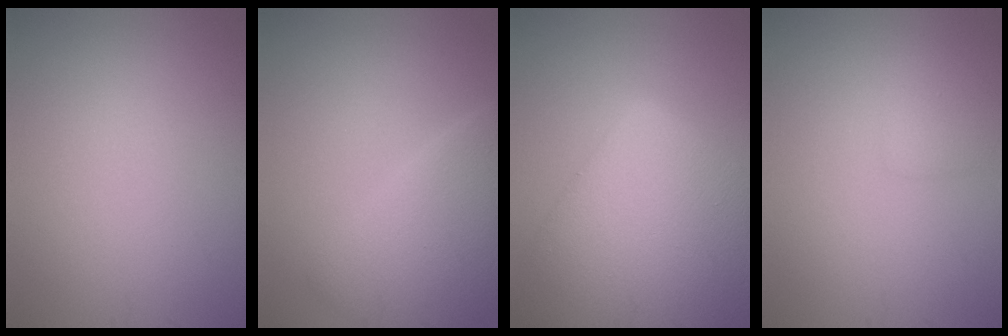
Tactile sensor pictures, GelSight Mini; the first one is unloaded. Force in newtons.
{"total": 5.1, "press": 5.1, "slide": 0.2}
{"total": 11.8, "press": 11.8, "slide": 0.3}
{"total": 1.4, "press": 1.4, "slide": 0.1}